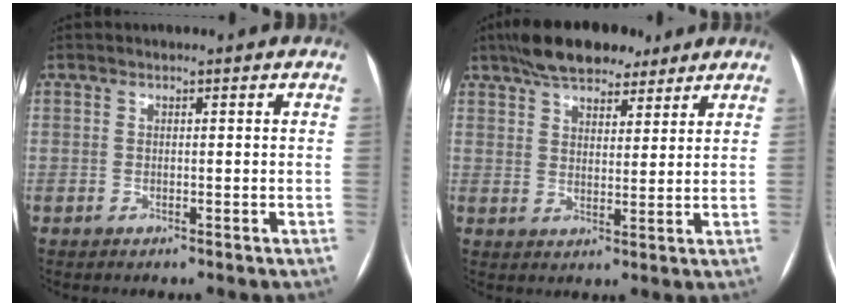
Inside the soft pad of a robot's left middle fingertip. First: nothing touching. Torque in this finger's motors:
{"motor_torque": [0.51, -0.50, 0.10, 0.07]}